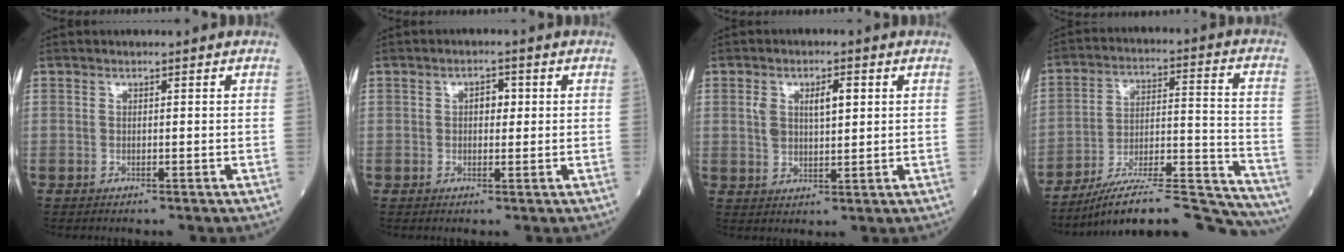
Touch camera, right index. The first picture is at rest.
{"total": 2.5, "force": [0.6, 1.4, 2.0], "torque": [-0.027, 0.008, 0.008]}
{"total": 5.4, "force": [1.7, 2.2, 4.6], "torque": [-0.086, 0.008, 0.035]}
{"total": 21.2, "force": [-19.8, 1.2, 7.4], "torque": [-0.075, 0.034, -0.298]}